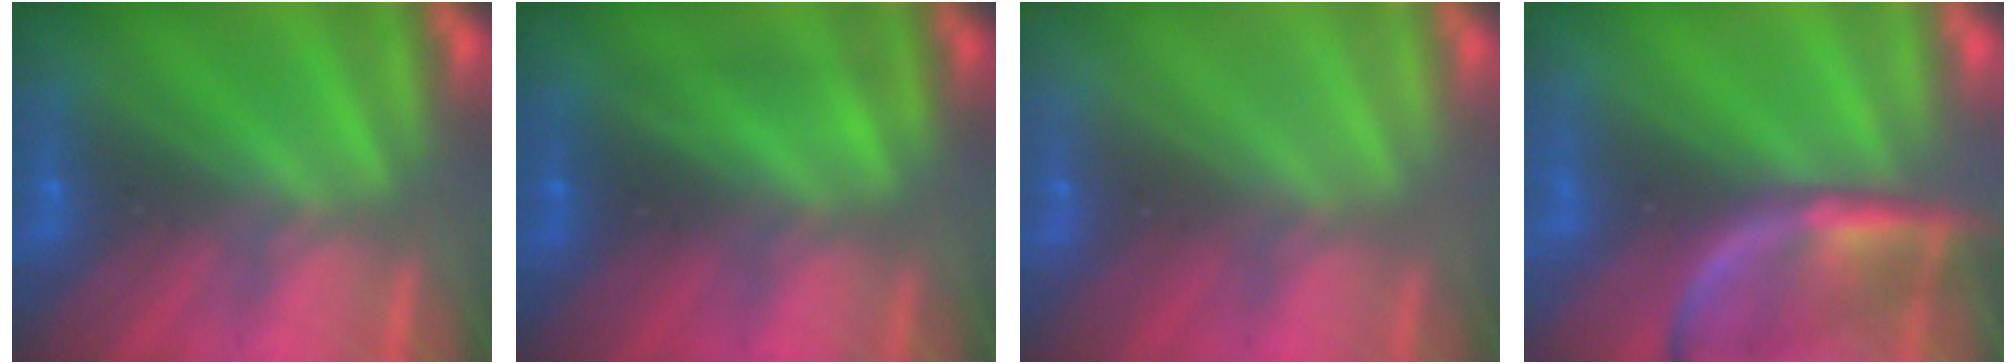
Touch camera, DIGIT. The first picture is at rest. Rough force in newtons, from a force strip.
{"total": 1.8}
{"total": 2.9}
{"total": 2.4}